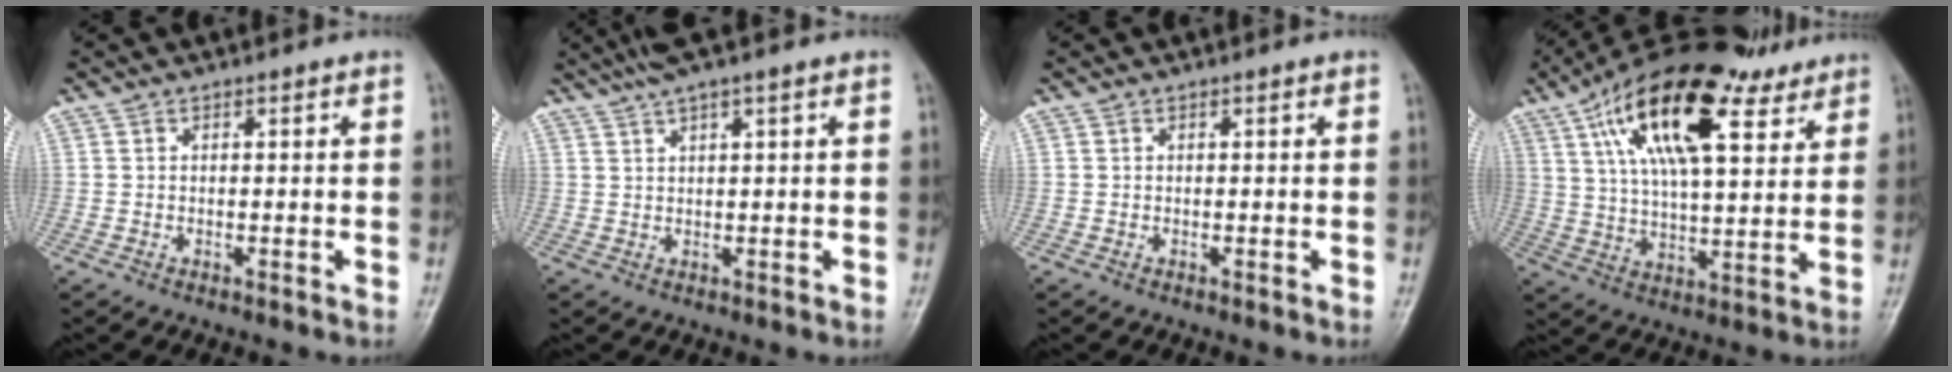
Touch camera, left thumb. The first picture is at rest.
{"total": 4.6, "force": [3.2, 0.0, 3.3], "torque": [-0.072, 0.012, 0.064]}
{"total": 0.0}
{"total": 23.1, "force": [12.5, 9.3, 17.1], "torque": [-0.273, -0.019, 0.214]}